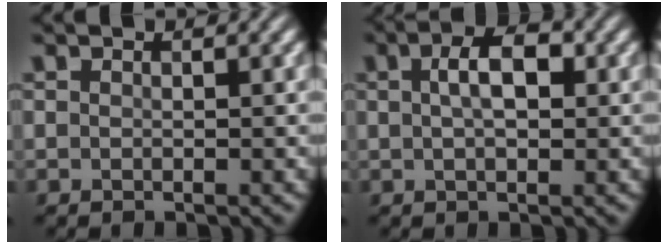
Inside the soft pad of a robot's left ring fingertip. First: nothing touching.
{"total": 3.8, "force": [0.9, 1.9, 3.2], "torque": [-0.058, 0.008, 0.011]}